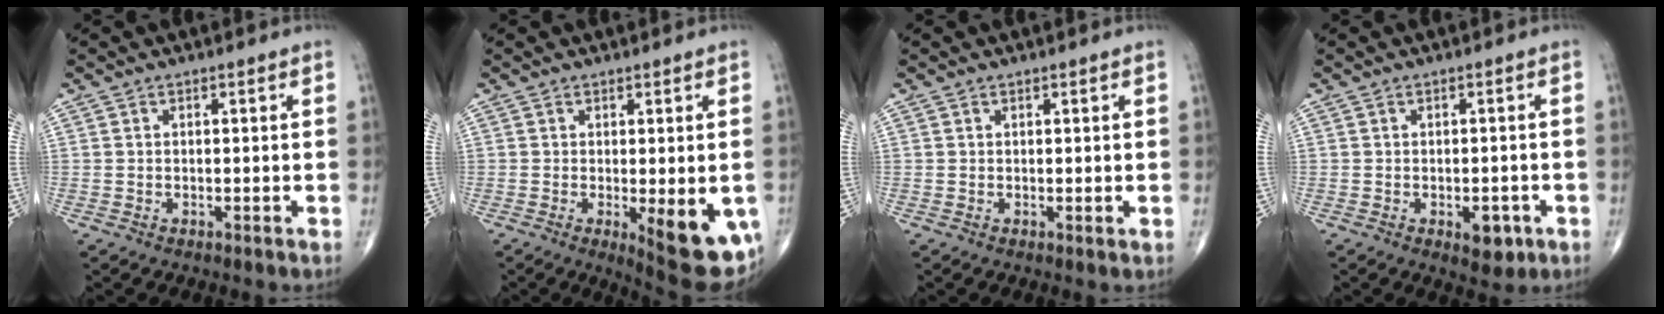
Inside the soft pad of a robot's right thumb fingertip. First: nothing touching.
{"total": 11.2, "force": [-3.1, 3.7, 10.1], "torque": [-0.120, -0.022, -0.031]}
{"total": 0.6, "force": [0.3, 0.2, 0.4], "torque": [-0.008, -0.003, 0.004]}
{"total": 4.3, "force": [-1.6, 2.4, 3.2], "torque": [-0.024, 0.002, -0.014]}